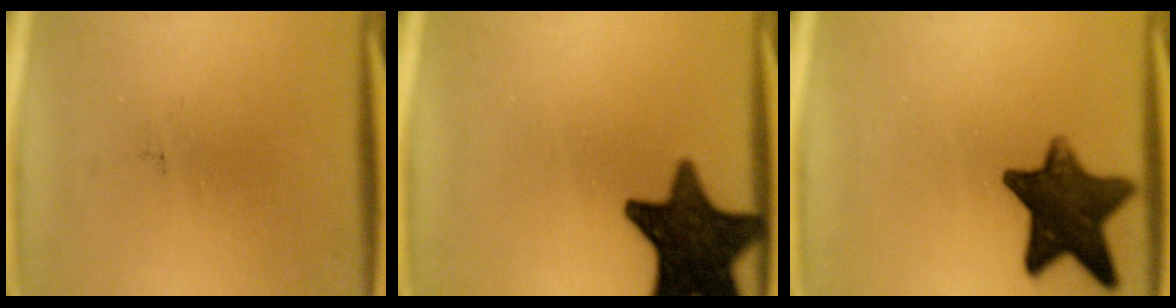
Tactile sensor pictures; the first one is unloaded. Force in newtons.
{"total": 15.9}
{"total": 12.9}